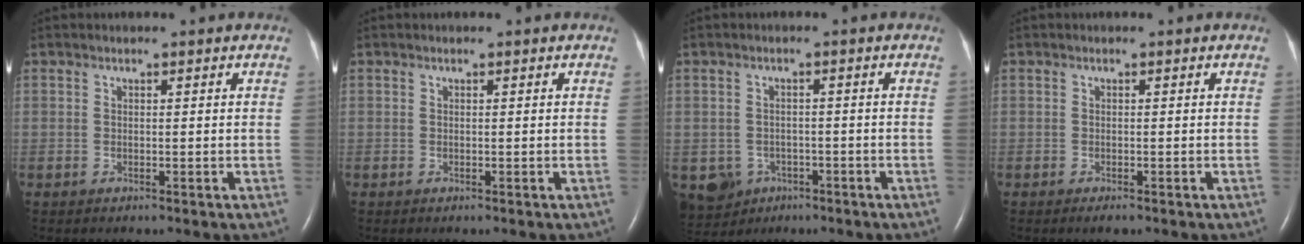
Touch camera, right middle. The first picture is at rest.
{"total": 0.0}
{"total": 6.2, "force": [-3.1, 5.1, 1.4], "torque": [-0.036, 0.003, -0.040]}
{"total": 0.9, "force": [-0.6, 0.2, 0.6], "torque": [-0.012, -0.002, -0.008]}